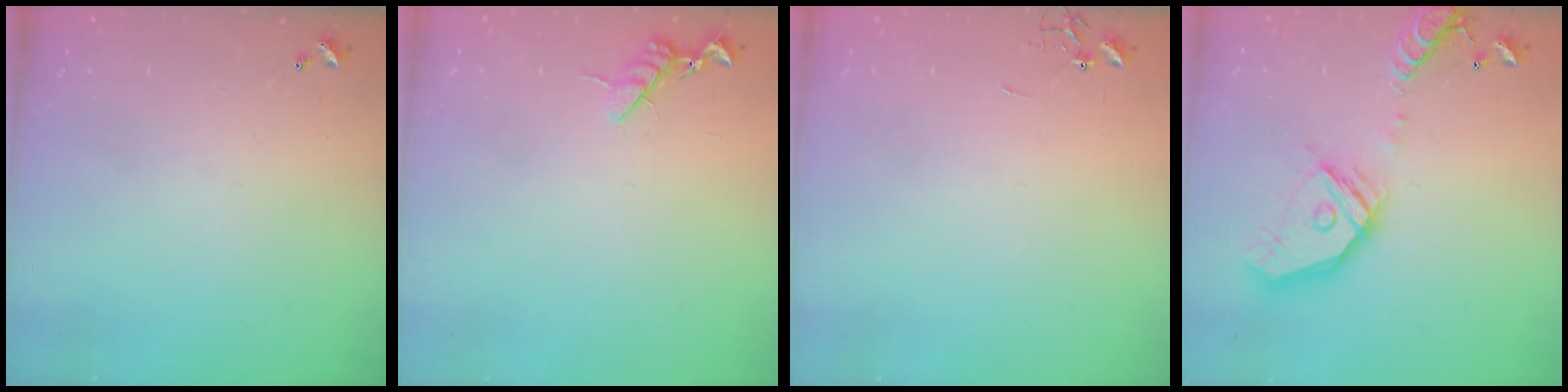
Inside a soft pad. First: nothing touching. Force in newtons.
{"total": 9.1, "press": 9.1, "slide": 0.6}
{"total": 0.0}
{"total": 18.8, "press": 18.6, "slide": 3.0}